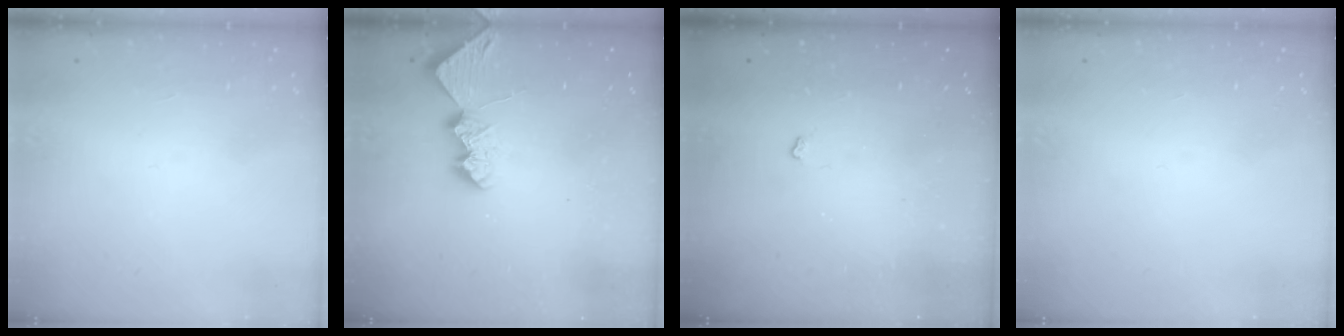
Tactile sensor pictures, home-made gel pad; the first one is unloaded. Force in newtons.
{"total": 10.0, "press": 10.0, "slide": 0.9}
{"total": 2.6, "press": 2.6, "slide": 0.4}
{"total": 0.0}